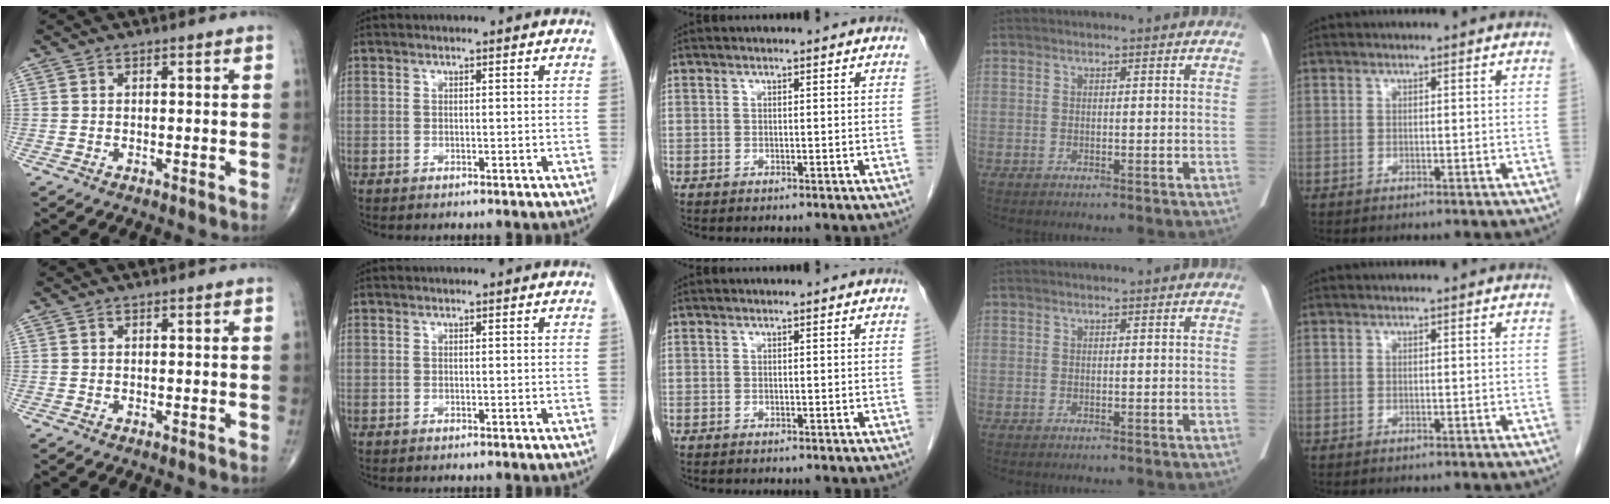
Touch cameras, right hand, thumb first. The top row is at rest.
{}